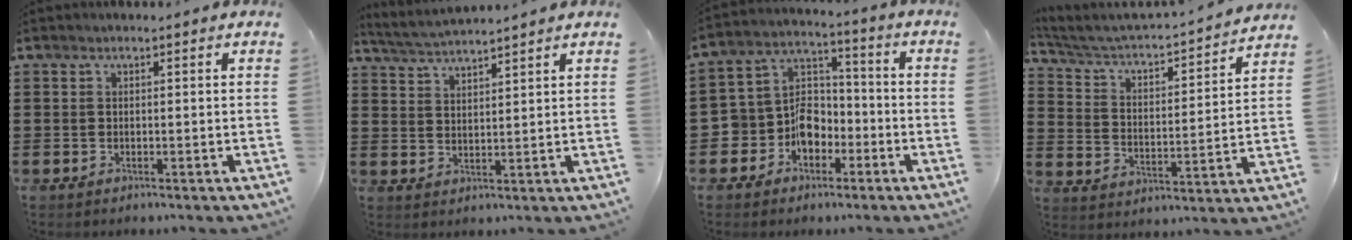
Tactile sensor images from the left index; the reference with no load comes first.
{"total": 3.2, "force": [3.1, -0.5, 0.3], "torque": [-0.018, -0.015, 0.055]}
{"total": 7.6, "force": [-3.6, 6.4, 2.0], "torque": [-0.065, 0.011, -0.072]}
{"total": 2.9, "force": [2.6, 0.6, 1.1], "torque": [-0.041, -0.030, 0.030]}